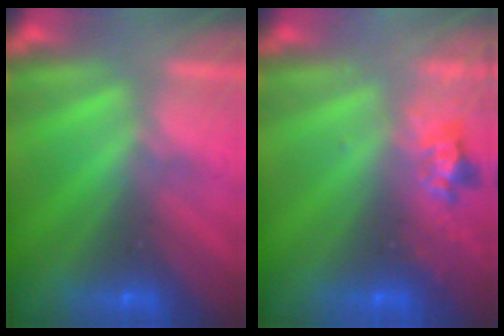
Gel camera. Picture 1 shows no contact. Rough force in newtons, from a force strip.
{"total": 2.4}